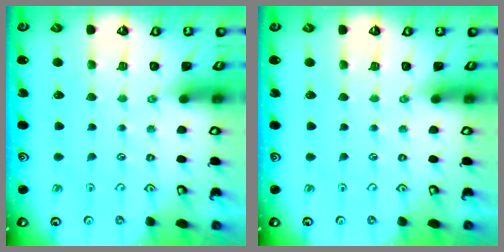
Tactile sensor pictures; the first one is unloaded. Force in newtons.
{"total": 0.0}